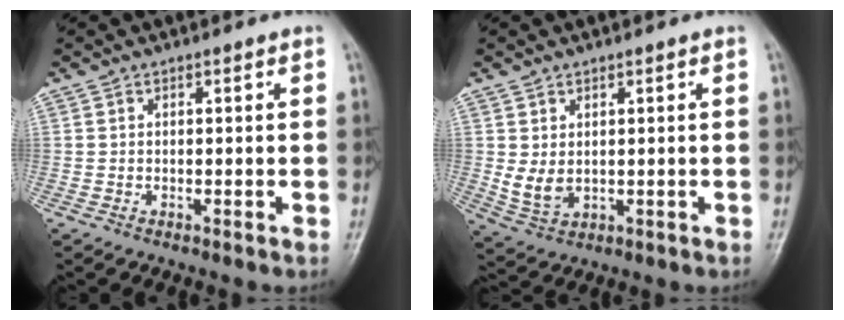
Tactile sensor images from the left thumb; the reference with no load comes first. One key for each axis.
{"total": 4.2, "fx": 0.7, "fy": 2.8, "fz": 3.0, "tx": -0.051, "ty": -0.010, "tz": 0.027}